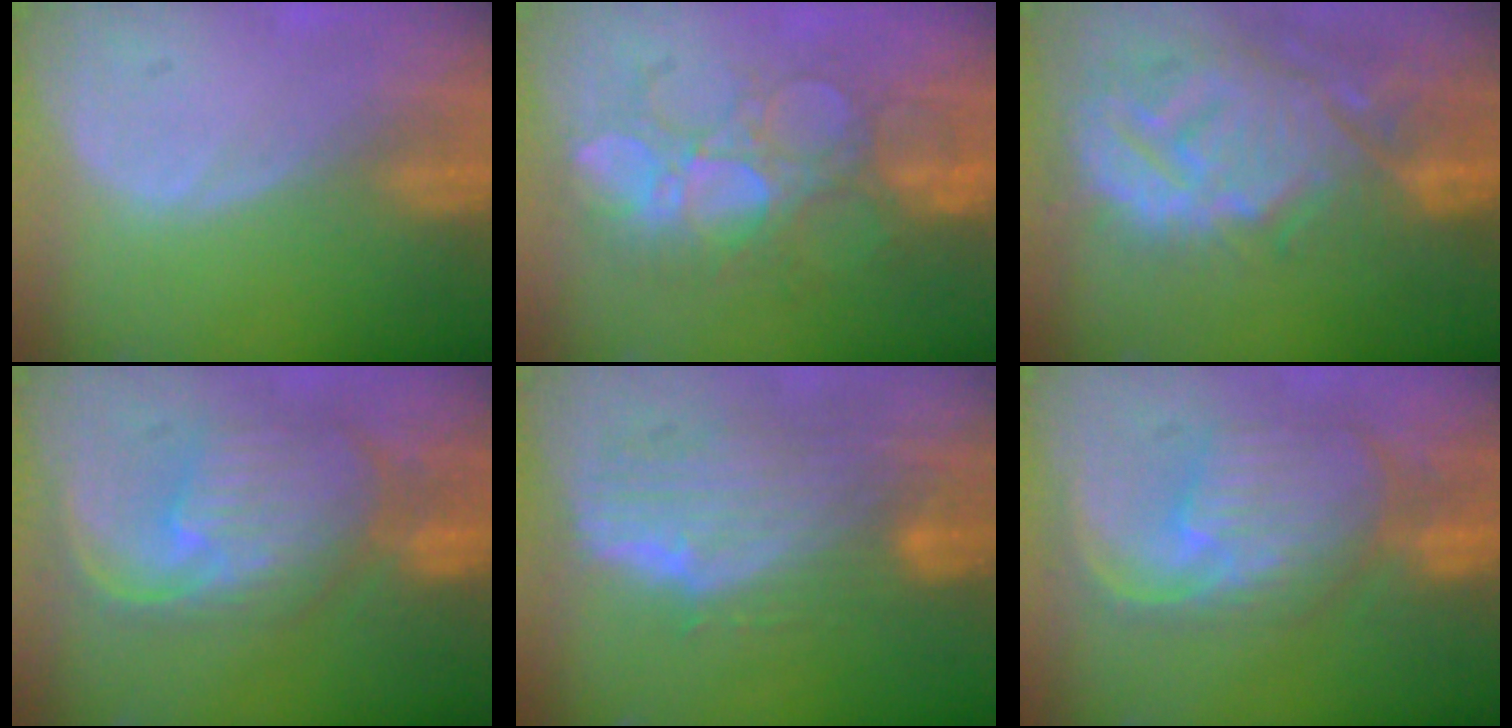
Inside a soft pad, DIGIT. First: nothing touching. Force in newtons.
{"total": 9.8, "press": 9.2, "slide": 3.4}
{"total": 14.3, "press": 12.3, "slide": 7.4}
{"total": 10.8, "press": 9.6, "slide": 5.0}
{"total": 9.9, "press": 8.8, "slide": 4.5}
{"total": 10.8, "press": 9.6, "slide": 5.1}